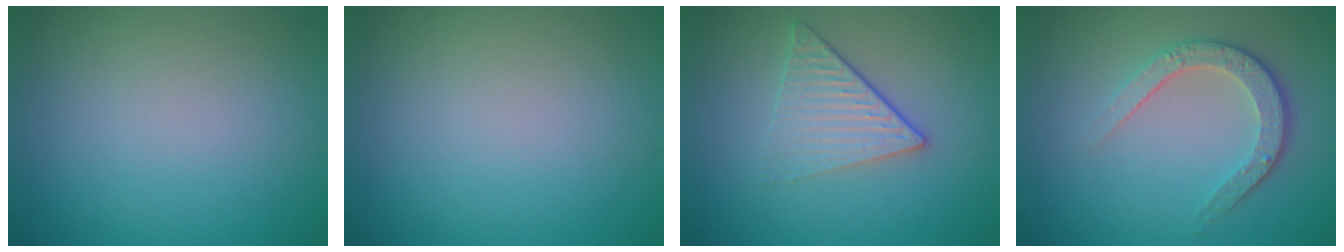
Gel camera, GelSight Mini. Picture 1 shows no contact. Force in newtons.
{"total": 0.0}
{"total": 3.4, "press": 2.8, "slide": 1.9}
{"total": 3.4, "press": 2.6, "slide": 2.2}